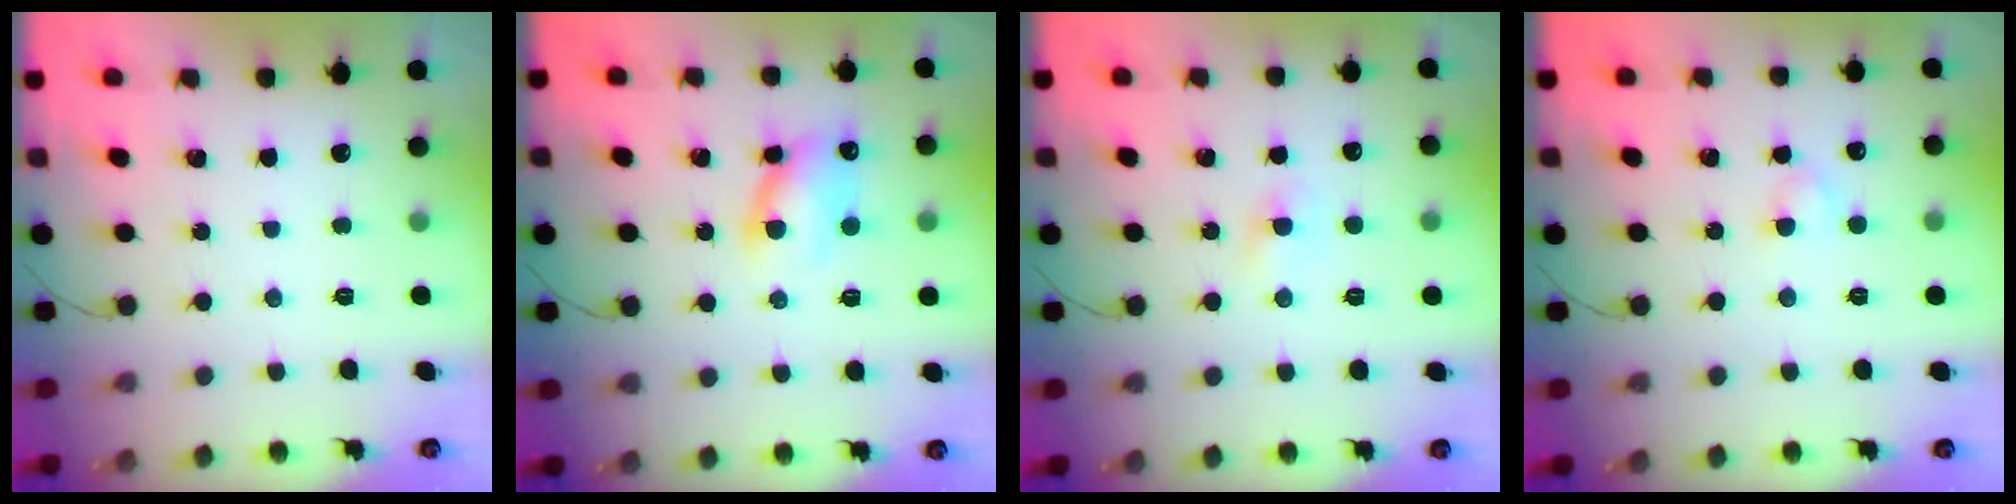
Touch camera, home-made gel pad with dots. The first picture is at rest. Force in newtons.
{"total": 8.8, "press": 8.7, "slide": 1.4}
{"total": 1.4, "press": 1.1, "slide": 0.8}
{"total": 2.7, "press": 2.5, "slide": 1.2}